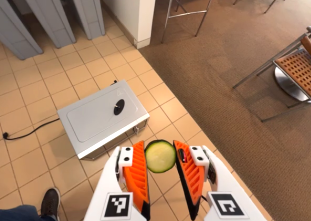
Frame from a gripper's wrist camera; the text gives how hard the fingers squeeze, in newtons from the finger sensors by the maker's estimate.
{"total": 8.8, "left": 8.9, "right": 8.7}